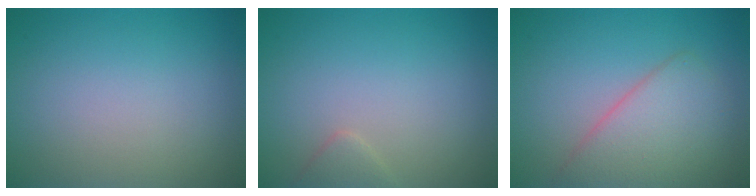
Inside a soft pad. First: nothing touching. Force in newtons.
{"total": 1.2, "press": 1.2, "slide": 0.1}
{"total": 4.6, "press": 4.6, "slide": 0.2}